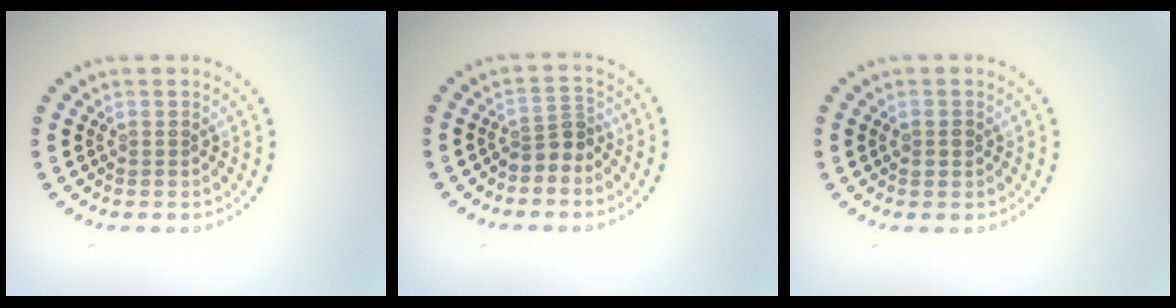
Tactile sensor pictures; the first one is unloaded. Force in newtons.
{"total": 2.3, "press": 1.7, "slide": 1.5}
{"total": 1.0, "press": 1.0, "slide": 0.2}